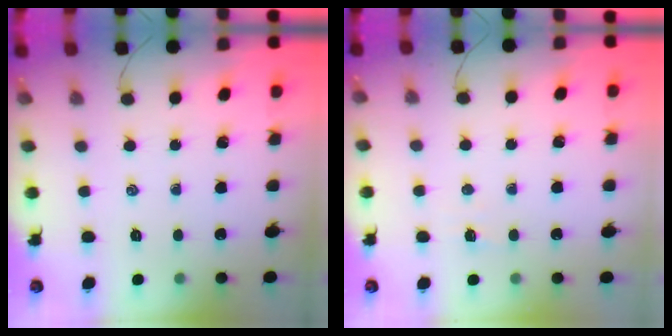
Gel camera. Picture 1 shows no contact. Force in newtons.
{"total": 1.2, "press": 1.1, "slide": 0.5}